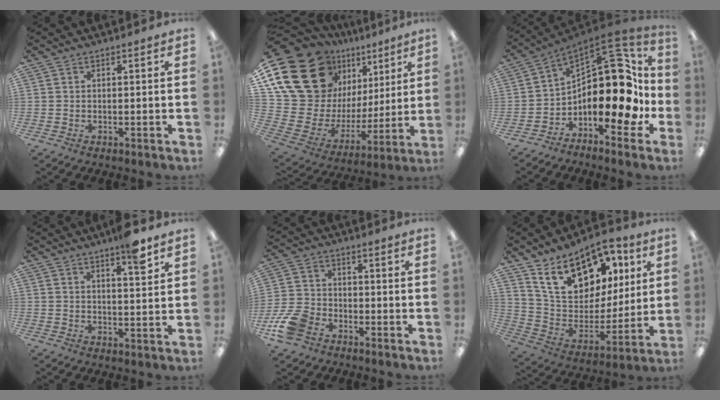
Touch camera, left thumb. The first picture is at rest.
{"total": 24.6, "force": [14.4, 15.7, 12.2], "torque": [-0.234, -0.101, 0.289]}
{"total": 21.0, "force": [0.8, 11.1, 17.8], "torque": [-0.258, -0.021, 0.018]}
{"total": 6.5, "force": [4.8, 0.9, 4.3], "torque": [-0.057, -0.027, 0.075]}
{"total": 10.0, "force": [-6.2, 6.2, 4.9], "torque": [-0.105, 0.032, -0.115]}
{"total": 20.0, "force": [11.9, 11.9, 10.7], "torque": [-0.186, -0.049, 0.216]}